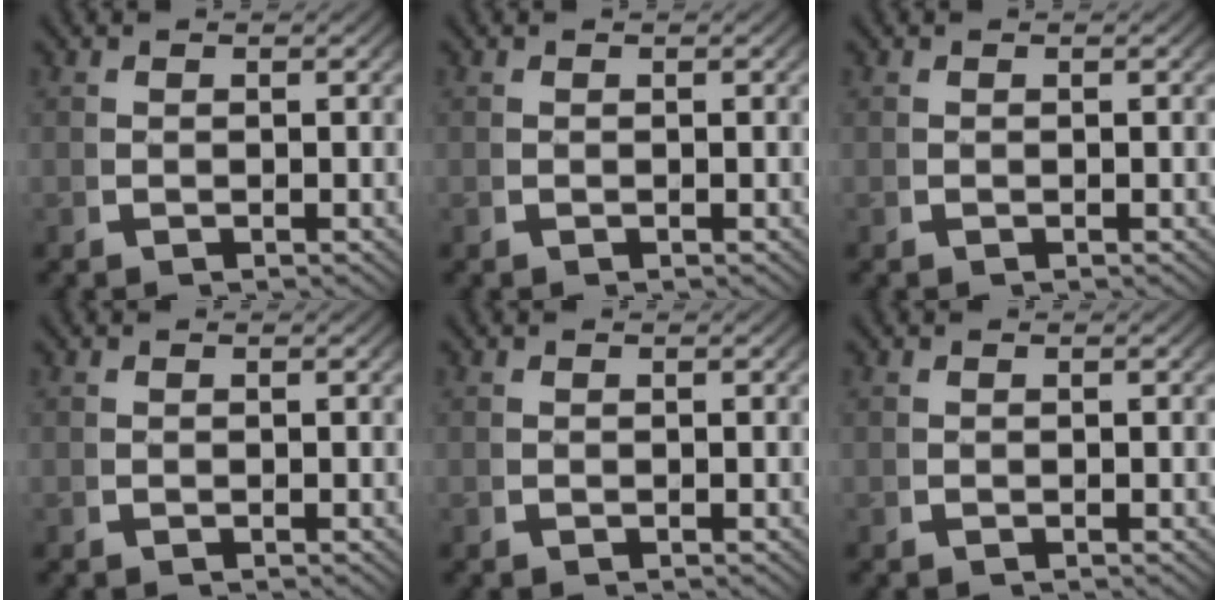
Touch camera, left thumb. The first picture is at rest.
{"total": 0.0}
{"total": 0.0}
{"total": 0.0}
{"total": 0.0}
{"total": 0.0}